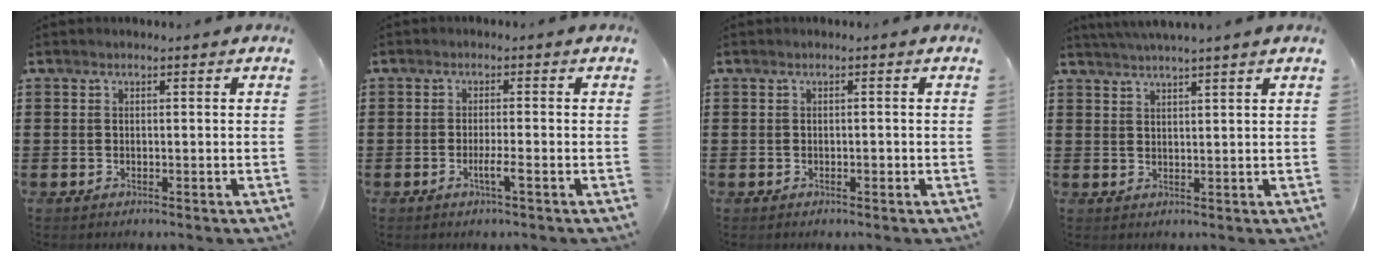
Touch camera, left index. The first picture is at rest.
{"total": 2.7, "force": [-1.1, 0.0, 2.5], "torque": [-0.040, -0.004, -0.020]}
{"total": 0.7, "force": [-0.2, 0.3, 0.6], "torque": [-0.012, -0.002, -0.003]}
{"total": 2.9, "force": [2.7, -0.8, 0.7], "torque": [-0.020, -0.007, 0.049]}